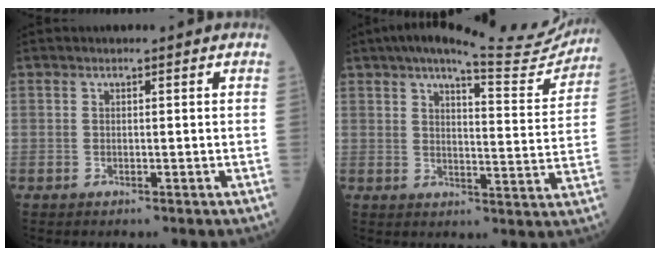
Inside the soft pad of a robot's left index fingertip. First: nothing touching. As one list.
[{"total": 19.6, "force": [17.8, 2.8, 7.6], "torque": [-0.103, -0.026, 0.218]}]